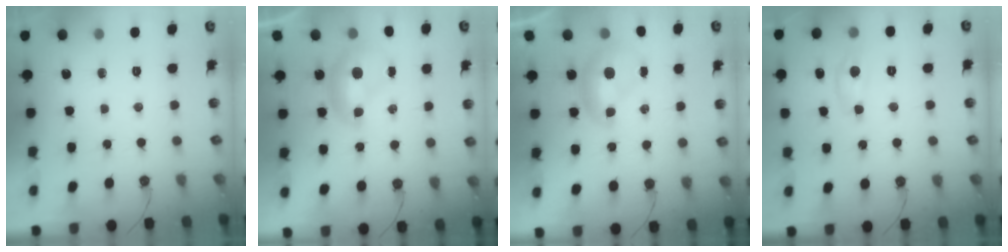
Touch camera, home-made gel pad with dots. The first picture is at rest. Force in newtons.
{"total": 0.0}
{"total": 0.0}
{"total": 1.4, "press": 1.4, "slide": 0.2}